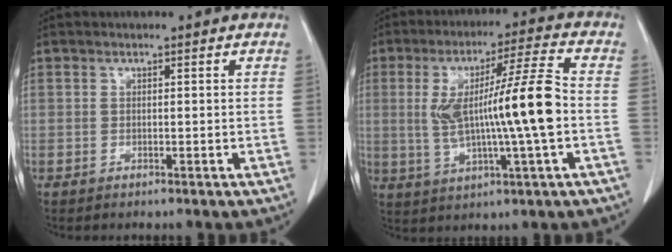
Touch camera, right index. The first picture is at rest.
{"total": 13.8, "force": [-0.4, 0.1, 13.8], "torque": [-0.254, 0.011, -0.006]}